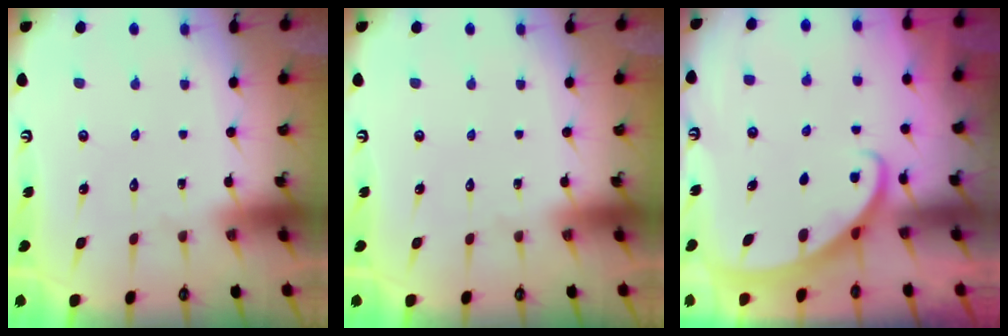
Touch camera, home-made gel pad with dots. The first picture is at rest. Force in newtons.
{"total": 0.0}
{"total": 2.3, "press": 2.3, "slide": 0.2}